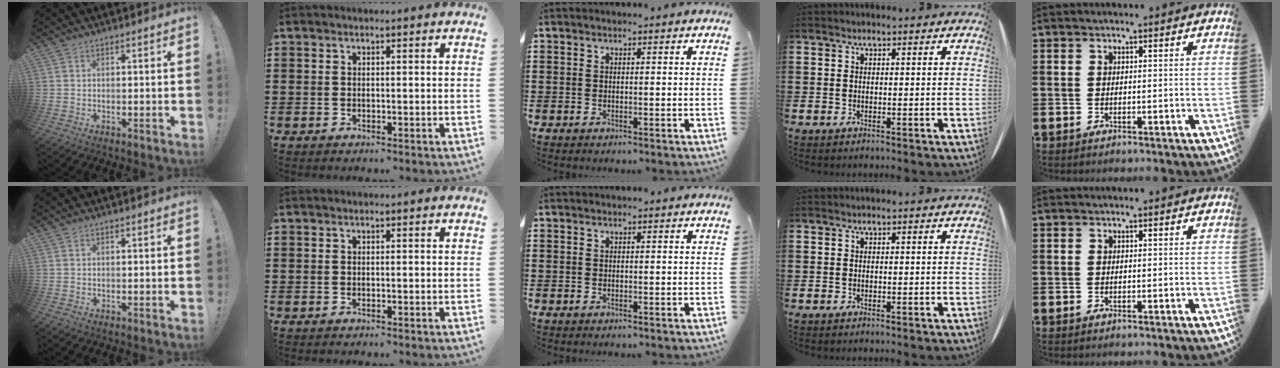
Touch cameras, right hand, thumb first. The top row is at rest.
{}